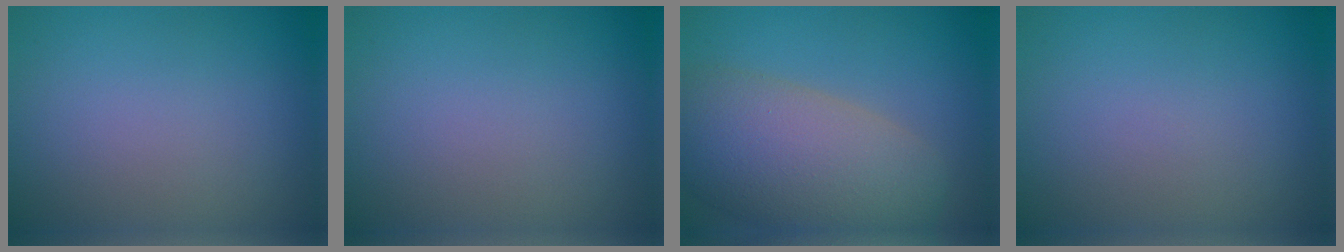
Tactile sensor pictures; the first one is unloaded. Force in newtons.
{"total": 0.0}
{"total": 9.6, "press": 9.6, "slide": 0.7}
{"total": 0.0}